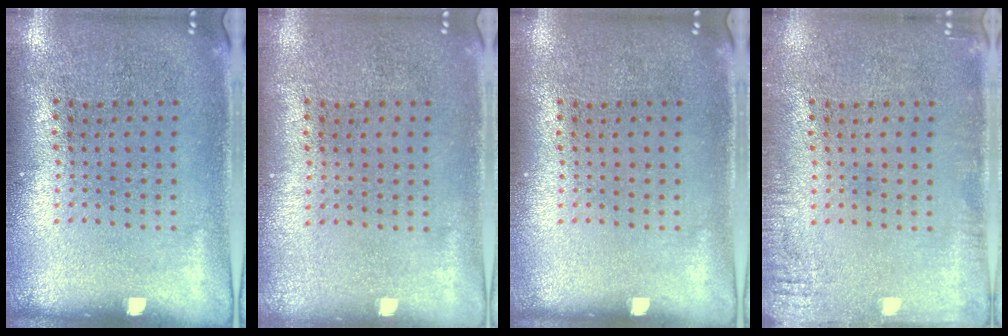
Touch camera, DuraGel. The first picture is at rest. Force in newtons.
{"total": 0.0}
{"total": 0.0}
{"total": 1.7, "press": 1.7, "slide": 0.2}